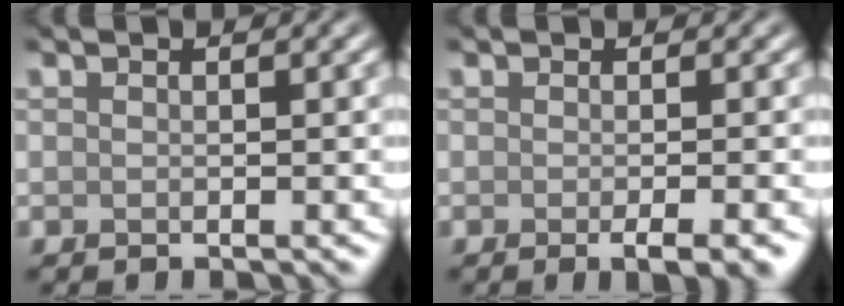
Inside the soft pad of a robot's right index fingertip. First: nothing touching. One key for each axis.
{"total": 3.0, "fx": -1.0, "fy": 0.7, "fz": 2.8, "tx": -0.029, "ty": -0.003, "tz": -0.017}